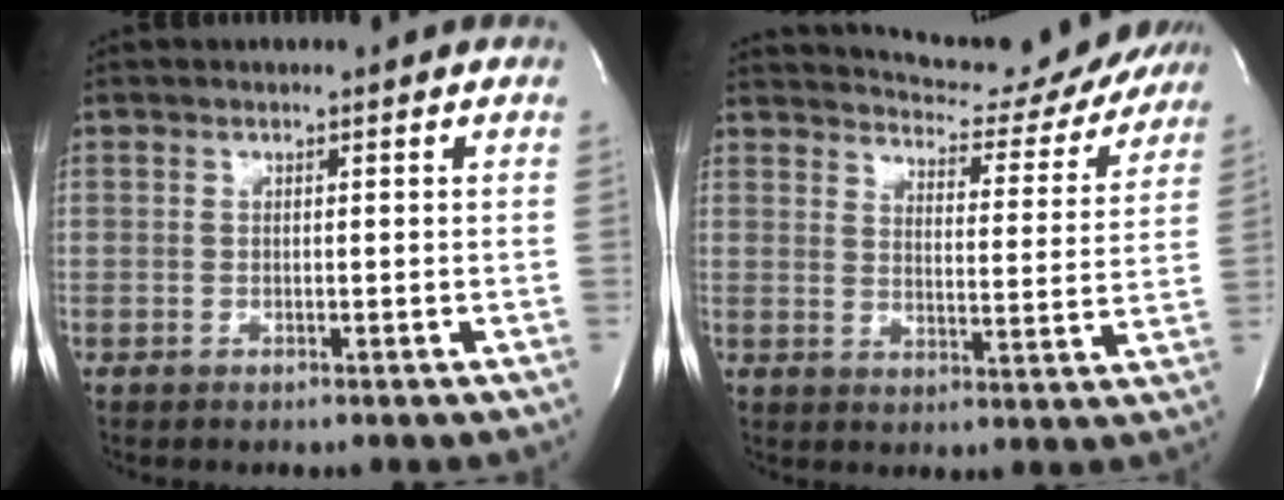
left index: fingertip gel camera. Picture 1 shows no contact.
{"total": 16.2, "force": [15.4, 3.1, 3.9], "torque": [-0.049, -0.030, 0.187]}